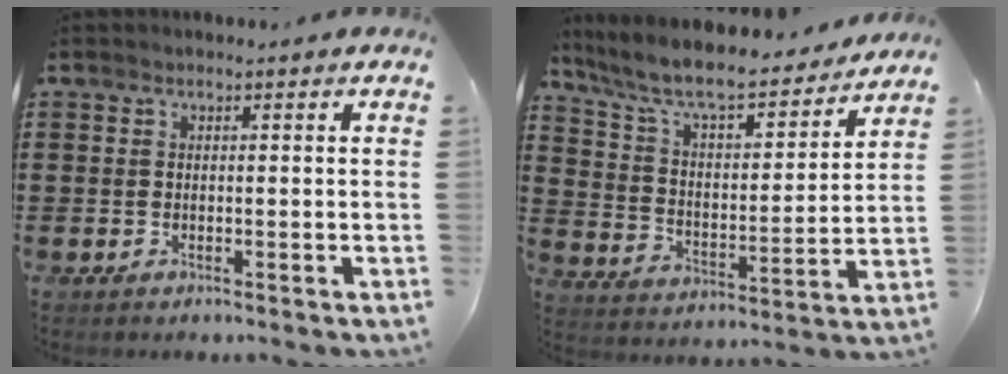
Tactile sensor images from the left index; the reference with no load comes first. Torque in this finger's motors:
{"motor_torque": [1.31, -0.83, 0.37, 0.21]}